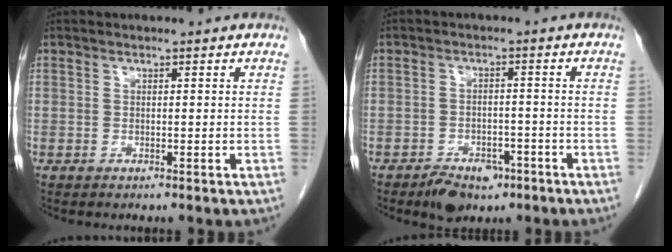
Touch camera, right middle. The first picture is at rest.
{"total": 5.6, "force": [-3.9, 3.0, 2.6], "torque": [-0.040, 0.002, -0.056]}